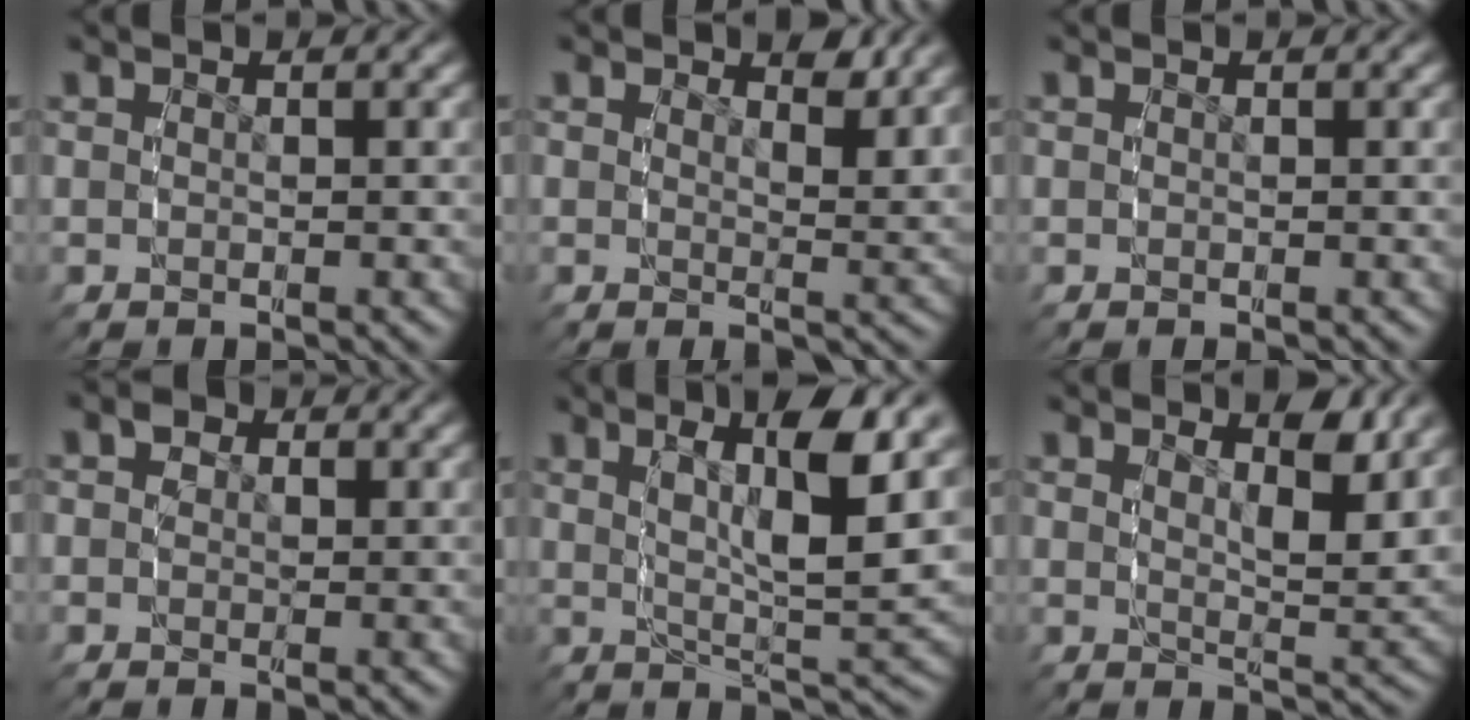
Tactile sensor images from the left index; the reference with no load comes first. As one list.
[{"total": 2.3, "force": [1.7, 0.5, 1.4], "torque": [-0.021, -0.012, 0.027]}, {"total": 0.0}, {"total": 1.6, "force": [0.2, 1.5, 0.5], "torque": [-0.006, 0.002, -0.005]}, {"total": 8.7, "force": [2.6, 2.0, 8.1], "torque": [-0.121, 0.009, 0.042]}, {"total": 4.0, "force": [2.2, 0.5, 3.2], "torque": [-0.046, -0.013, 0.037]}]